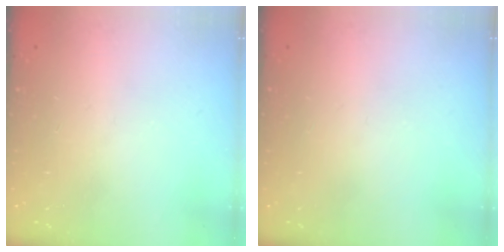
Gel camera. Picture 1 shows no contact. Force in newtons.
{"total": 0.0}